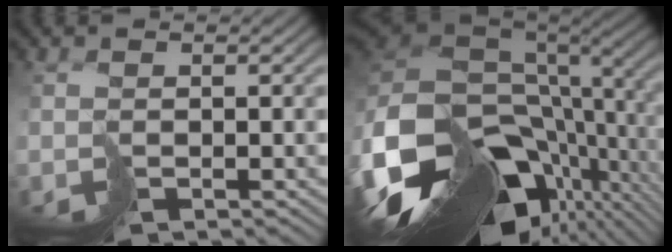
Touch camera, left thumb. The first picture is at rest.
{"total": 17.6, "force": [-4.8, 9.7, 13.8], "torque": [-0.328, -0.026, -0.064]}